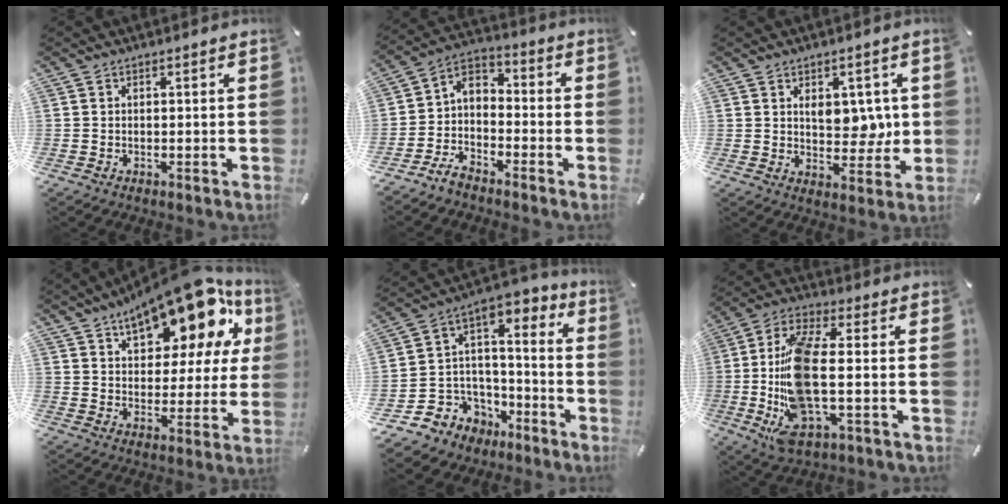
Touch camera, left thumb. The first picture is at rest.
{"total": 5.6, "force": [-4.6, 2.9, 1.5], "torque": [-0.040, 0.013, -0.096]}
{"total": 7.1, "force": [2.0, 4.9, 4.8], "torque": [-0.053, -0.009, 0.031]}
{"total": 20.0, "force": [13.7, 8.8, 11.7], "torque": [-0.181, -0.086, 0.229]}
{"total": 8.8, "force": [-1.2, 8.7, 1.0], "torque": [-0.039, -0.015, -0.012]}
{"total": 16.7, "force": [-0.5, 6.1, 15.6], "torque": [-0.338, -0.019, -0.004]}